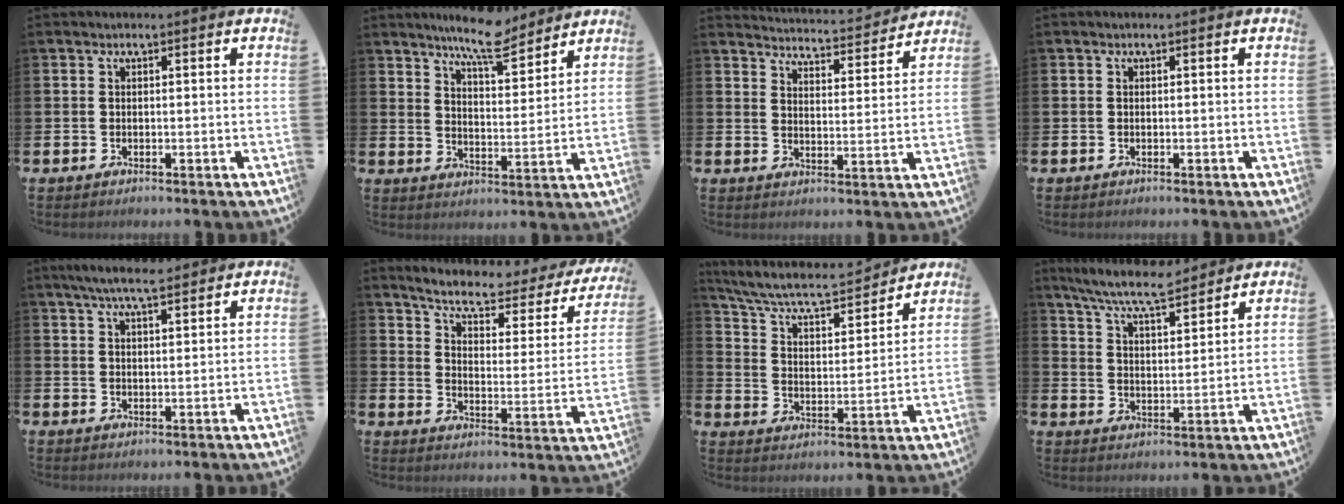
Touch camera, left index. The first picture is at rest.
{"total": 8.0, "force": [7.5, 1.2, 2.6], "torque": [-0.053, -0.039, 0.133]}
{"total": 4.4, "force": [4.3, 0.2, 0.0], "torque": [-0.018, -0.042, 0.071]}
{"total": 0.0}
{"total": 5.7, "force": [5.0, 0.9, 2.5], "torque": [-0.051, -0.016, 0.088]}
{"total": 6.0, "force": [5.1, 1.5, 2.9], "torque": [-0.078, -0.037, 0.077]}
{"total": 7.8, "force": [6.9, 1.9, 2.9], "torque": [-0.093, -0.048, 0.117]}
{"total": 8.0, "force": [7.4, 0.8, 3.1], "torque": [-0.086, -0.035, 0.132]}